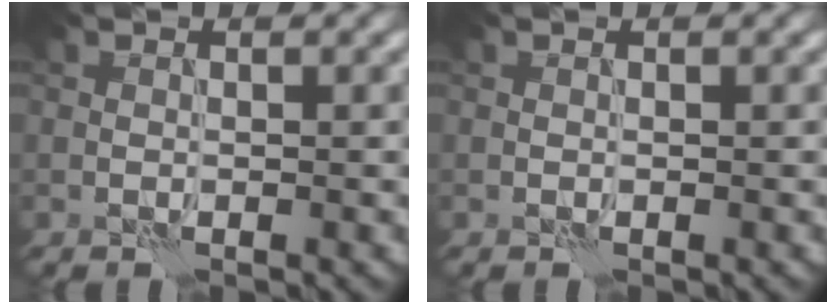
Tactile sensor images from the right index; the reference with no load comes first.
{"total": 0.0}